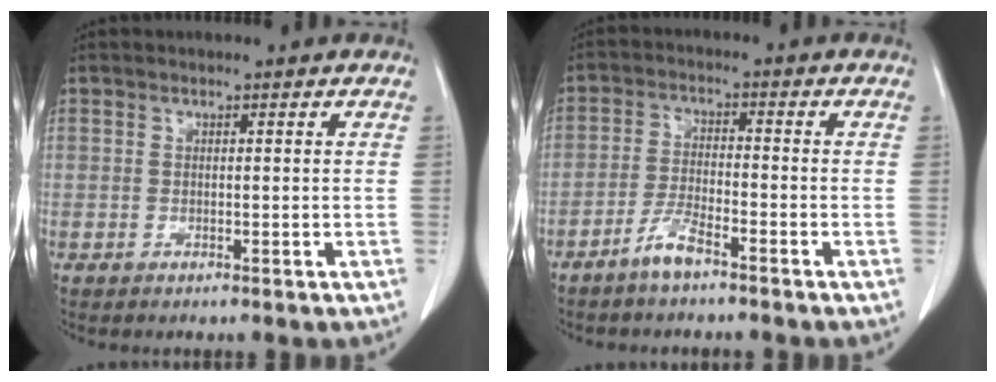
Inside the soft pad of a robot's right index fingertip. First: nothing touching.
{"total": 4.3, "force": [-3.2, 0.6, 2.7], "torque": [-0.062, -0.003, -0.062]}